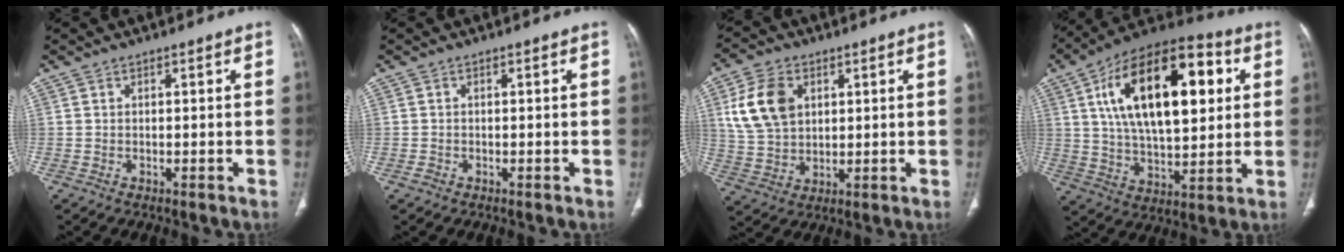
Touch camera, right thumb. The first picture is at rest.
{"total": 0.9, "force": [-0.5, 0.7, 0.3], "torque": [-0.005, 0.001, -0.011]}
{"total": 11.4, "force": [3.5, 7.9, 7.4], "torque": [-0.131, -0.006, 0.074]}
{"total": 26.5, "force": [7.0, 12.8, 22.1], "torque": [-0.347, 0.005, 0.109]}